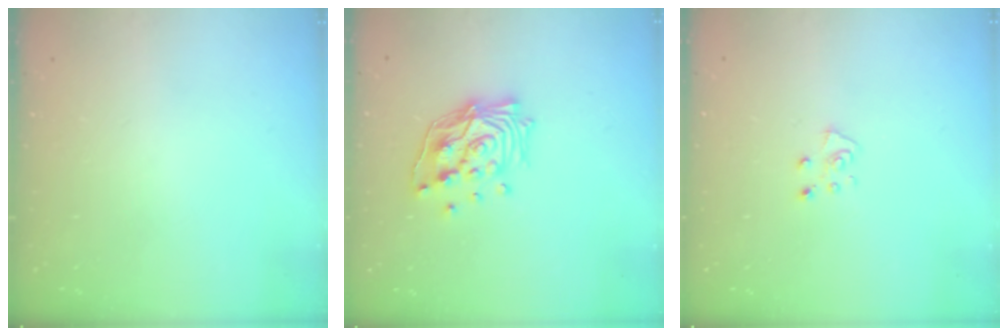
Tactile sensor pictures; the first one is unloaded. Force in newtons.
{"total": 15.1, "press": 14.9, "slide": 1.9}
{"total": 5.7, "press": 5.7, "slide": 0.7}